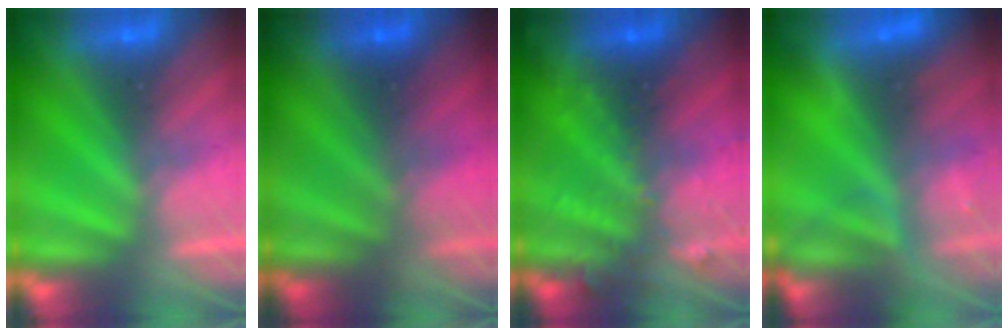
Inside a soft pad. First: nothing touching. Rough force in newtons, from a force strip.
{"total": 1.7}
{"total": 2.9}
{"total": 5.5}